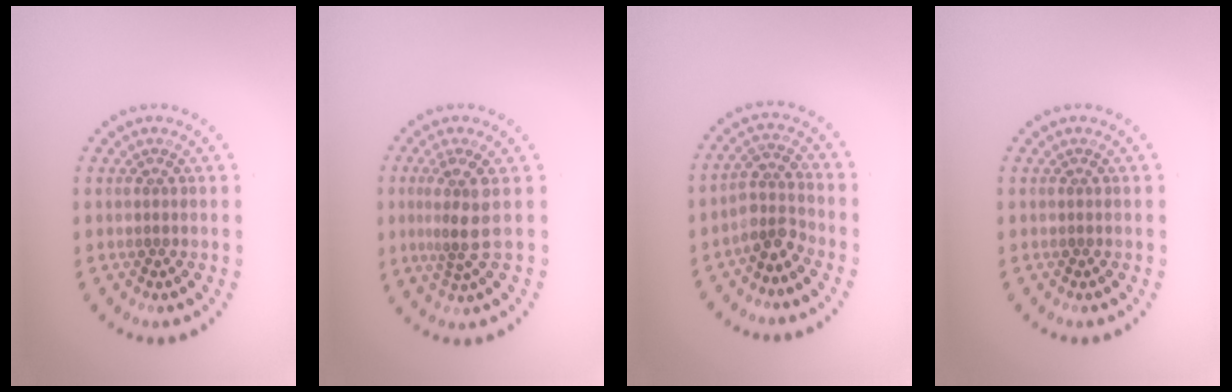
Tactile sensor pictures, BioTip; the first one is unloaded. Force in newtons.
{"total": 3.1, "press": 2.2, "slide": 2.1}
{"total": 2.6, "press": 2.0, "slide": 1.7}
{"total": 0.0}